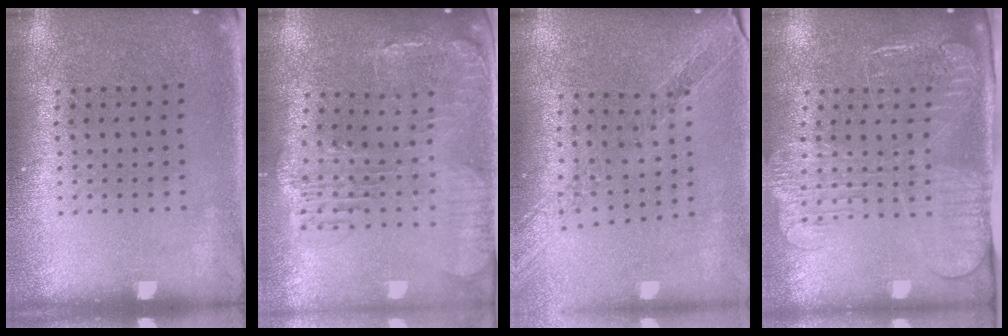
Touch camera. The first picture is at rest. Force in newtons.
{"total": 1.6, "press": 1.5, "slide": 0.4}
{"total": 1.2, "press": 1.2, "slide": 0.2}
{"total": 2.5, "press": 1.9, "slide": 1.5}